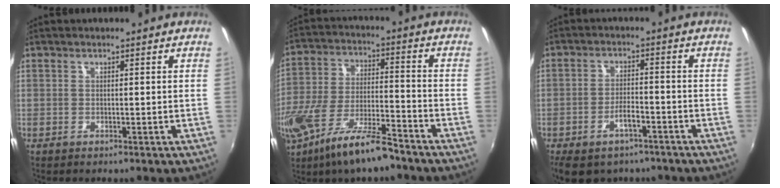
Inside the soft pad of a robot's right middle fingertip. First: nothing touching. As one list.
[{"total": 15.0, "force": [-9.9, 4.2, 10.5], "torque": [-0.212, -0.032, -0.176]}, {"total": 8.3, "force": [-5.4, 4.1, 4.9], "torque": [-0.102, -0.004, -0.080]}]